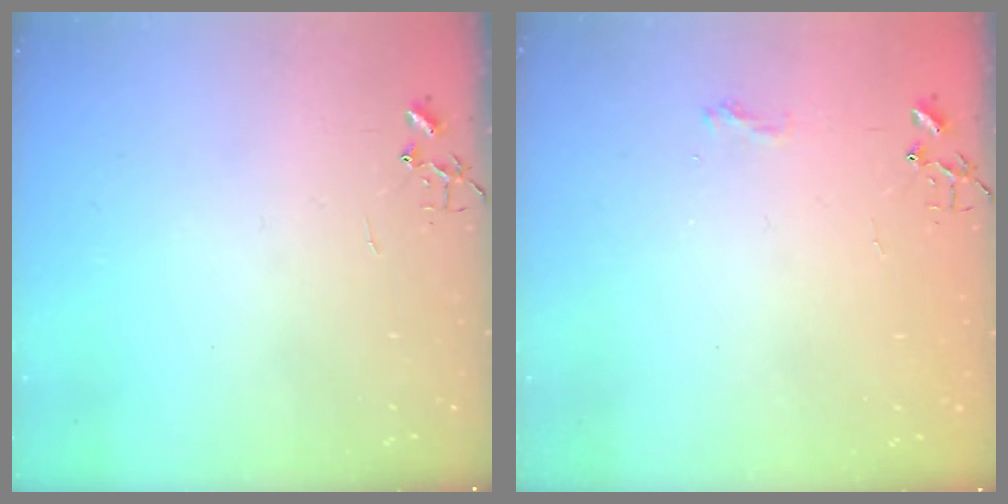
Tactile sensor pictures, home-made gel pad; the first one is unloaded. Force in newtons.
{"total": 7.0, "press": 7.0, "slide": 0.8}